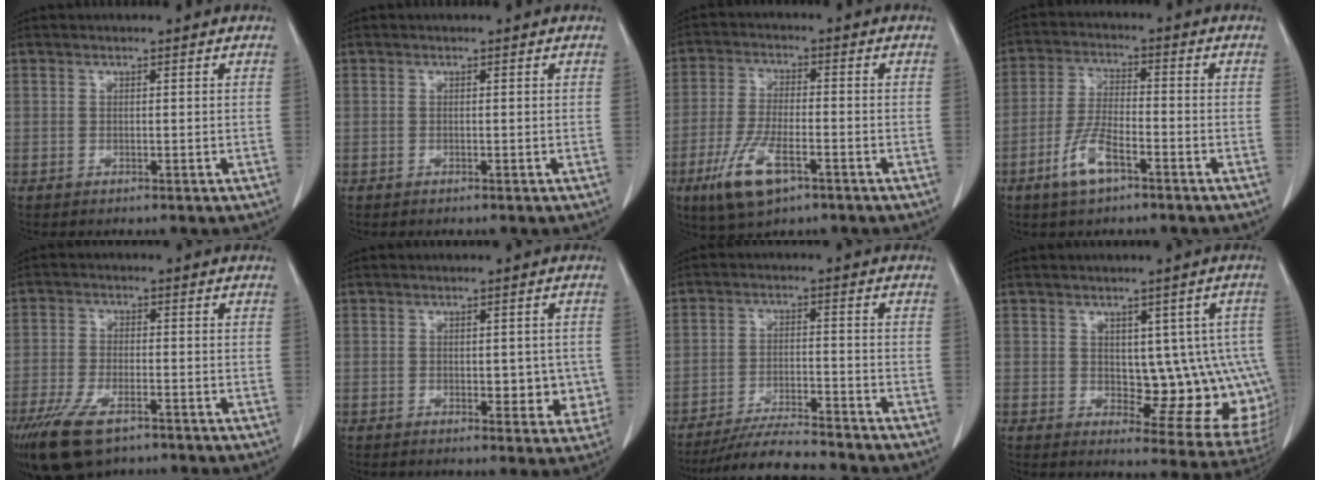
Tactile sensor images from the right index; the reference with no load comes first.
{"total": 0.0}
{"total": 9.4, "force": [-4.8, 2.9, 7.5], "torque": [-0.158, -0.015, -0.084]}
{"total": 7.1, "force": [-4.0, 2.1, 5.5], "torque": [-0.117, -0.003, -0.076]}
{"total": 9.7, "force": [-6.4, 3.5, 6.4], "torque": [-0.122, -0.018, -0.110]}
{"total": 4.7, "force": [-0.6, 2.7, 3.8], "torque": [-0.029, 0.004, -0.002]}
{"total": 10.4, "force": [-9.8, 0.6, 3.5], "torque": [-0.050, -0.012, -0.163]}
{"total": 12.0, "force": [0.5, 5.8, 10.5], "torque": [-0.104, 0.010, 0.021]}